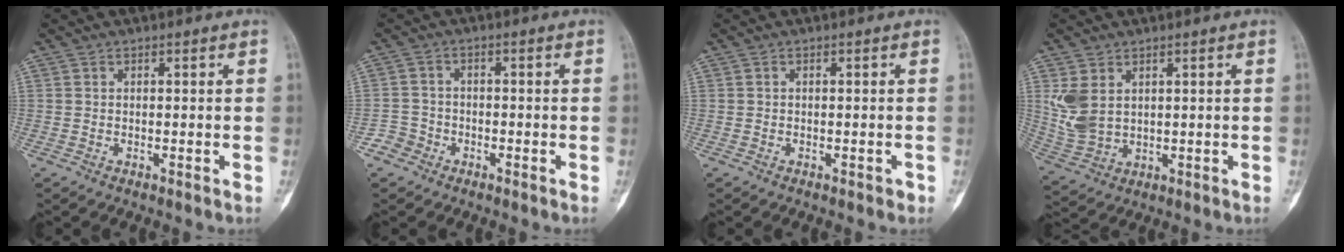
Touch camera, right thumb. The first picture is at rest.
{"total": 3.2, "force": [-1.9, 2.5, -0.1], "torque": [0.014, 0.016, -0.044]}
{"total": 0.8, "force": [-0.4, 0.4, 0.5], "torque": [-0.006, 0.000, -0.006]}
{"total": 7.4, "force": [2.3, 5.0, 4.9], "torque": [-0.103, -0.007, 0.063]}